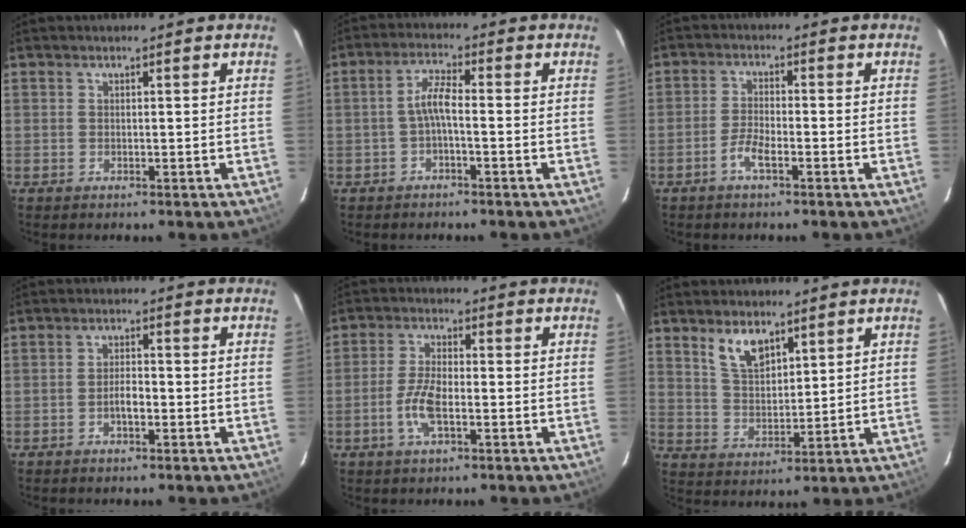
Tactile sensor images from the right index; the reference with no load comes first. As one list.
[{"total": 3.4, "force": [-1.2, 0.5, 3.2], "torque": [-0.067, 0.011, -0.026]}, {"total": 3.5, "force": [-2.2, 0.7, 2.6], "torque": [-0.066, 0.003, -0.044]}, {"total": 2.6, "force": [-1.2, 0.9, 2.1], "torque": [-0.045, 0.005, -0.021]}, {"total": 6.2, "force": [-2.1, 2.2, 5.3], "torque": [-0.114, 0.004, -0.043]}, {"total": 6.9, "force": [4.5, 3.2, 4.1], "torque": [-0.074, 0.004, 0.091]}]